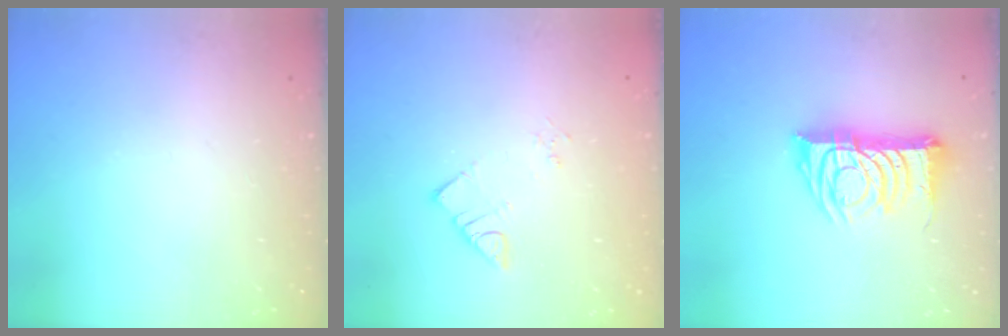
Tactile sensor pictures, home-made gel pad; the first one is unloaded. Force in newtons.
{"total": 2.8, "press": 2.8, "slide": 0.1}
{"total": 14.3, "press": 14.3, "slide": 0.6}